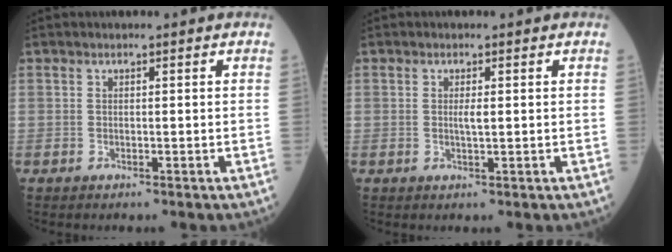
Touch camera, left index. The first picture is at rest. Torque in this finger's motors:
{"motor_torque": [0.13, 0.05, 0.03, 0.01]}